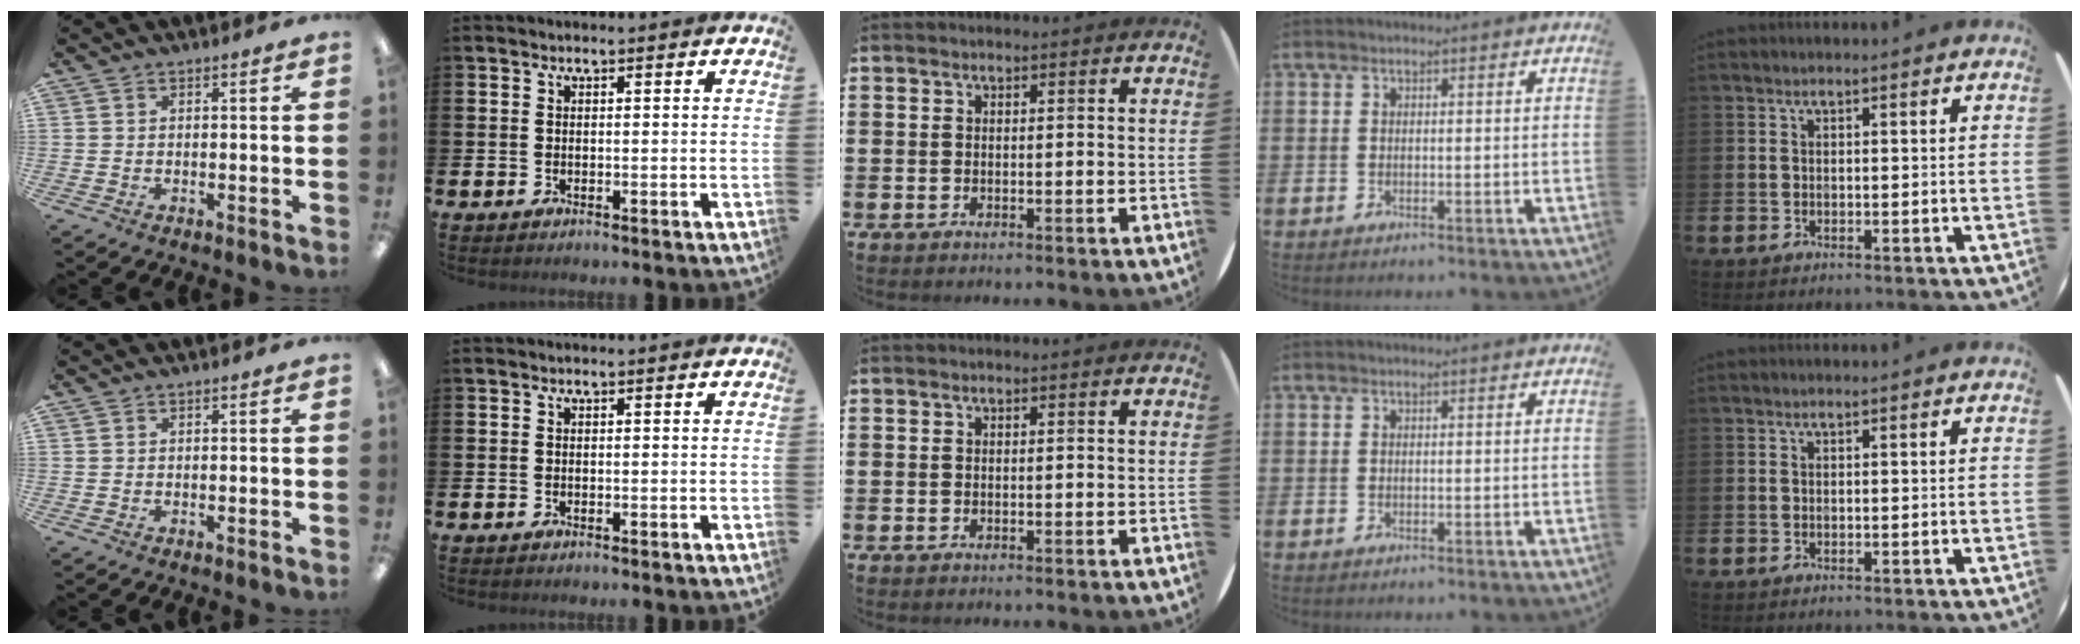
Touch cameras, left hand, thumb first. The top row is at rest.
{}